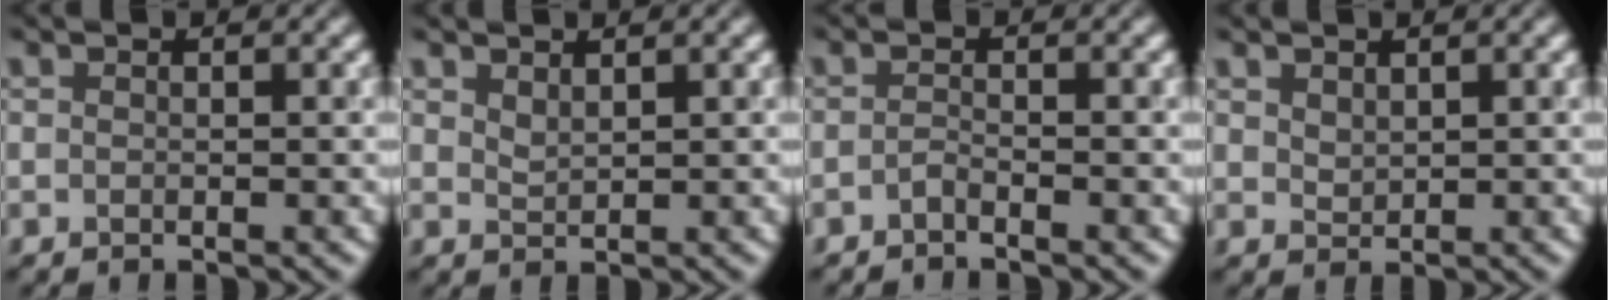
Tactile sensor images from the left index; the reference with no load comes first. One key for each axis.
{"total": 0.9, "fx": 0.8, "fy": 0.2, "fz": 0.2, "tx": -0.007, "ty": 0.004, "tz": 0.021}
{"total": 0.8, "fx": -0.7, "fy": 0.0, "fz": 0.3, "tx": -0.007, "ty": 0.005, "tz": -0.014}
{"total": 1.0, "fx": 0.7, "fy": 0.7, "fz": 0.3, "tx": -0.003, "ty": 0.002, "tz": 0.019}